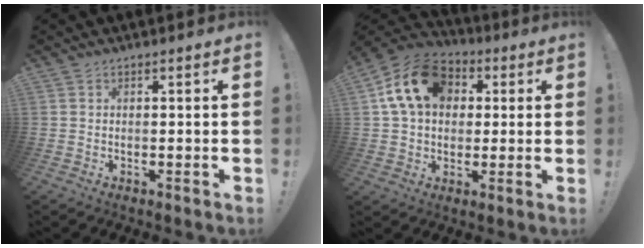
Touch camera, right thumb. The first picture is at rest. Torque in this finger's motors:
{"motor_torque": [0.03, 0.95, 0.45, -0.23, 0.09]}